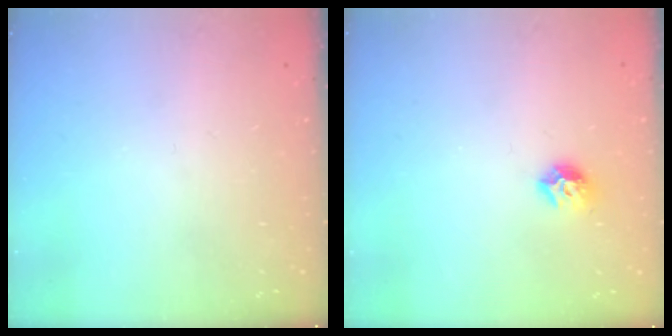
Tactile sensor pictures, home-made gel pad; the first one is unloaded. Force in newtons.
{"total": 8.2, "press": 8.2, "slide": 0.7}